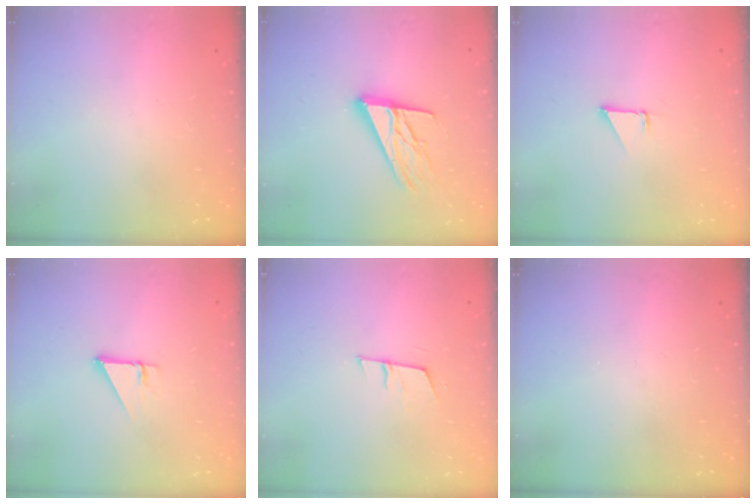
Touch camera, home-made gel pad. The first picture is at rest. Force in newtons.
{"total": 15.9, "press": 15.6, "slide": 2.7}
{"total": 1.4, "press": 1.3, "slide": 0.1}
{"total": 2.7, "press": 2.7, "slide": 0.1}
{"total": 6.2, "press": 5.6, "slide": 2.7}
{"total": 0.0}